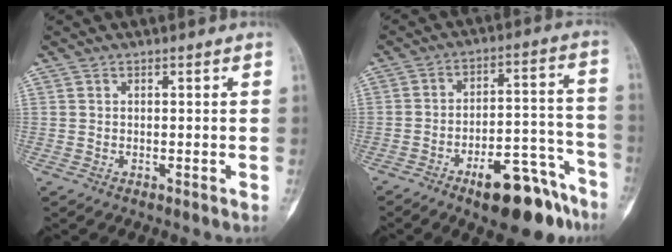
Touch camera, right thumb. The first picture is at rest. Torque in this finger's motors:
{"motor_torque": [3.12, 0.40, 0.79, -1.98, 0.09]}